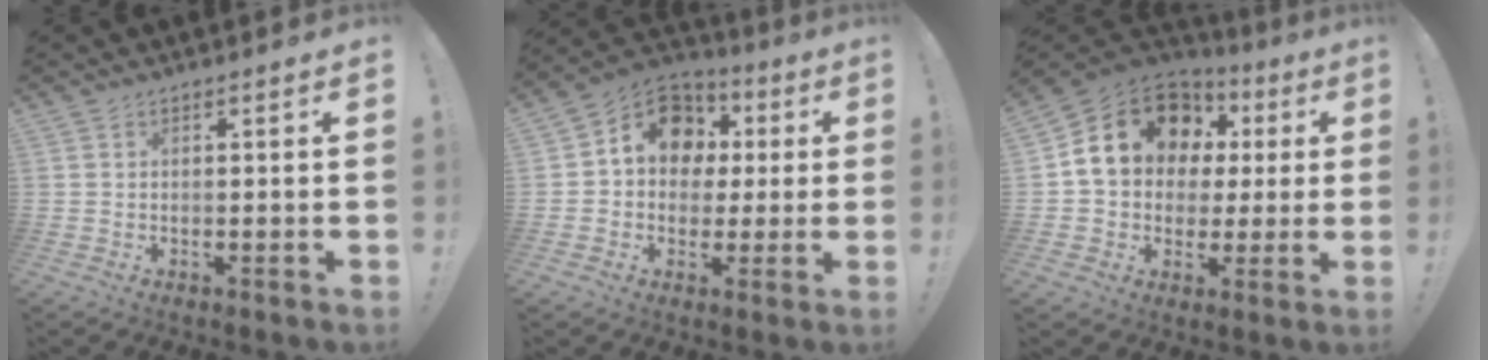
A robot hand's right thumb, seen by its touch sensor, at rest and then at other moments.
{"total": 14.1, "force": [3.4, 11.6, 7.1], "torque": [-0.093, -0.001, 0.069]}
{"total": 16.8, "force": [5.8, 13.2, 8.6], "torque": [-0.129, -0.021, 0.123]}